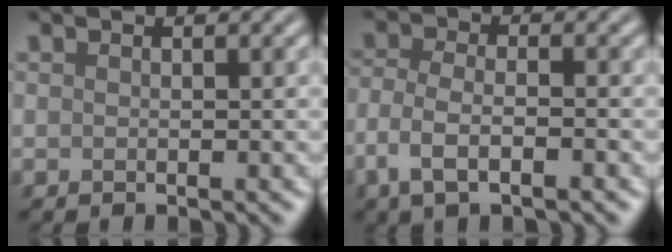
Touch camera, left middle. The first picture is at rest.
{"total": 3.7, "force": [-2.0, 1.4, 2.8], "torque": [-0.062, -0.001, -0.044]}